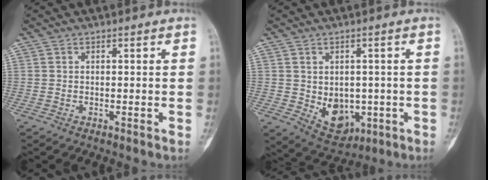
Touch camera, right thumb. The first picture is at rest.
{"total": 8.2, "force": [-1.5, 6.1, 5.3], "torque": [-0.046, -0.004, -0.002]}